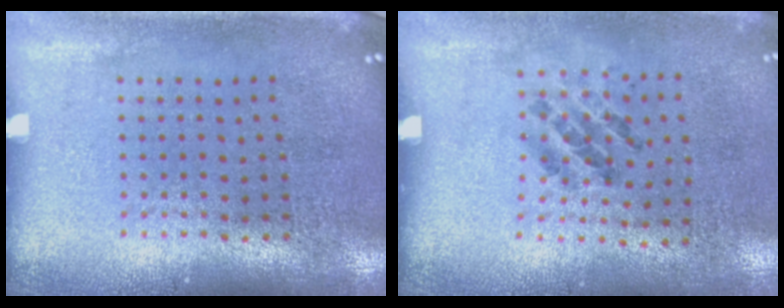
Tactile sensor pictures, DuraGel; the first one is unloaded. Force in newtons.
{"total": 1.1, "press": 0.7, "slide": 0.9}